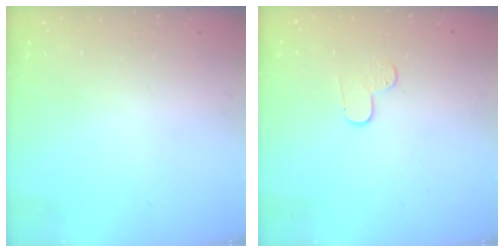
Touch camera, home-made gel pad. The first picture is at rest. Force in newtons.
{"total": 3.8, "press": 3.8, "slide": 0.4}